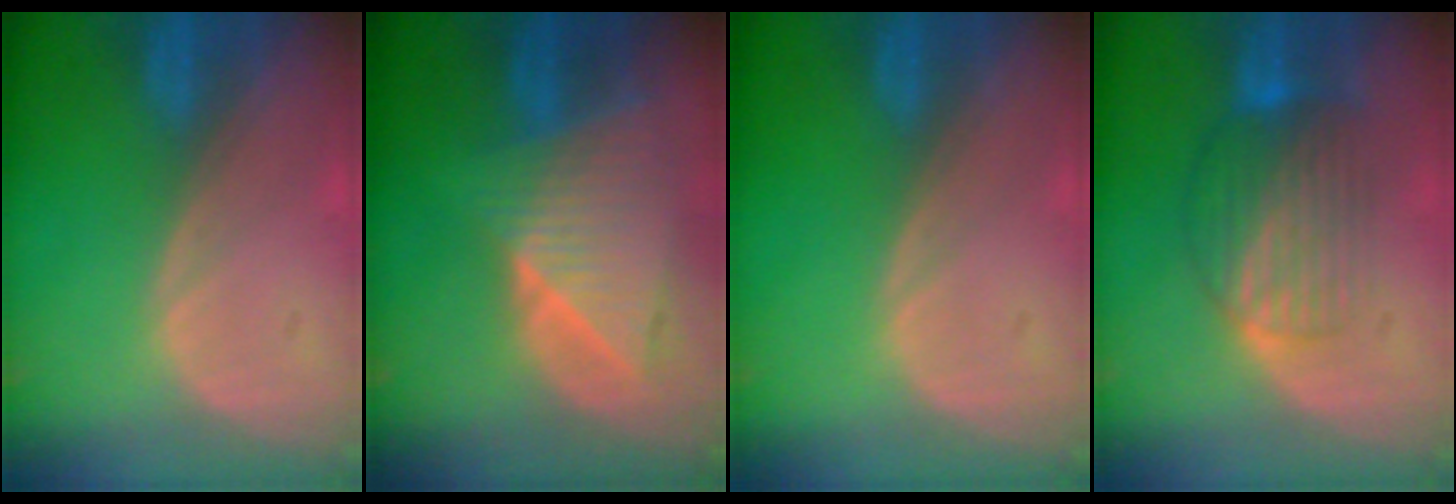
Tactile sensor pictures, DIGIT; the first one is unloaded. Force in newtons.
{"total": 9.0, "press": 8.0, "slide": 4.2}
{"total": 0.0}
{"total": 7.6, "press": 6.9, "slide": 3.2}